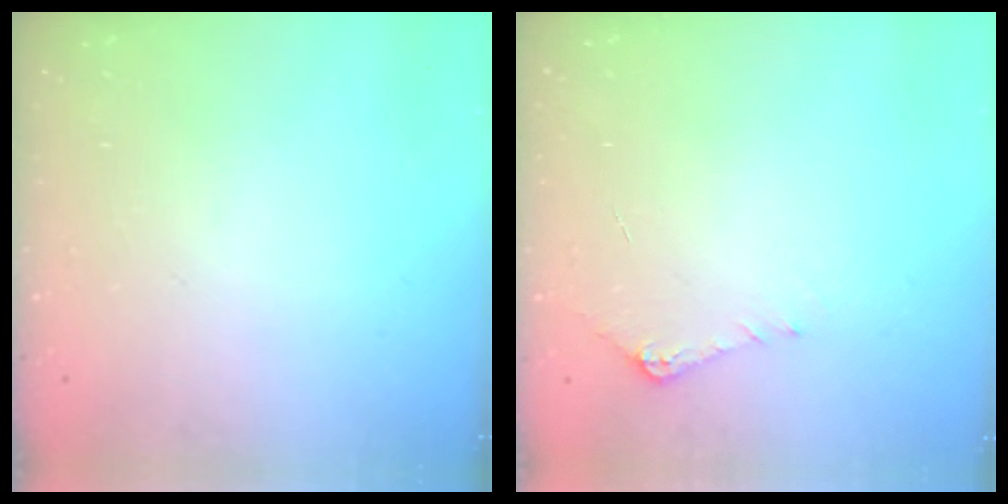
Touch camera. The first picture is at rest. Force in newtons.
{"total": 5.1, "press": 5.0, "slide": 0.7}